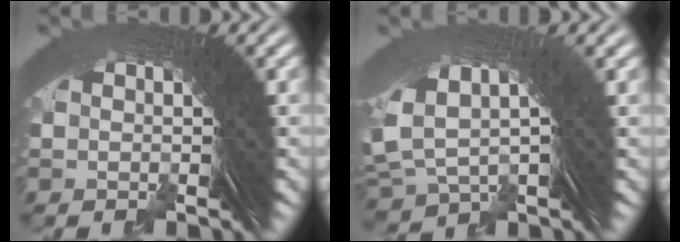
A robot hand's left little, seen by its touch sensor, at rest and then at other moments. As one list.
[{"total": 7.9, "force": [2.4, 5.4, 5.3], "torque": [-0.113, 0.003, 0.042]}]